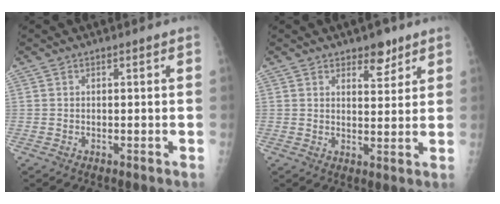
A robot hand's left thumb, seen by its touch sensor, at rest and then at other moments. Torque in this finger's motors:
{"motor_torque": [0.08, 0.17, -0.11, -0.12, 0.06]}